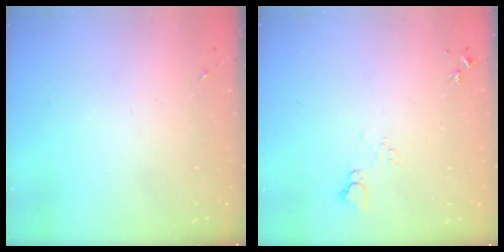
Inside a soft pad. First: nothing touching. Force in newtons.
{"total": 6.6, "press": 6.6, "slide": 0.8}